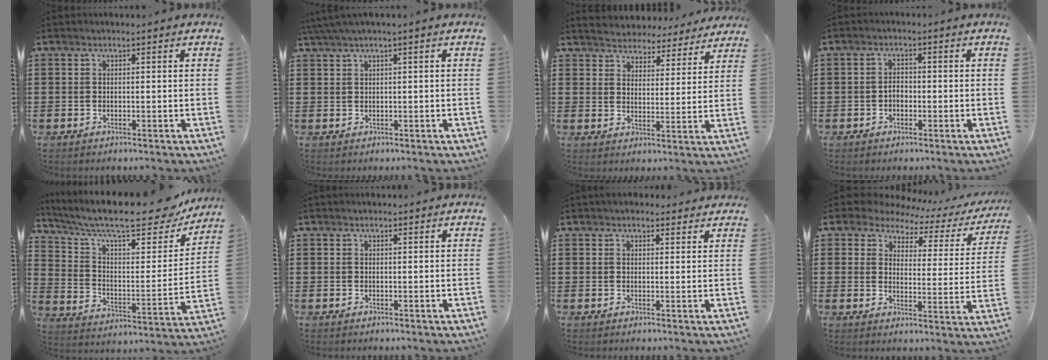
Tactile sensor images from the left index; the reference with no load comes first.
{"total": 1.9, "force": [0.8, -0.1, 1.8], "torque": [-0.032, -0.002, 0.015]}
{"total": 4.2, "force": [4.2, 0.1, -0.7], "torque": [-0.014, -0.034, 0.071]}
{"total": 2.1, "force": [-0.6, 1.4, 1.5], "torque": [-0.029, 0.004, -0.014]}
{"total": 11.9, "force": [9.5, 2.1, 6.8], "torque": [-0.145, -0.062, 0.157]}
{"total": 0.7, "force": [0.6, 0.2, 0.2], "torque": [-0.006, 0.001, 0.012]}
{"total": 2.3, "force": [2.1, 0.7, 0.4], "torque": [-0.012, 0.003, 0.041]}
{"total": 4.1, "force": [3.6, 1.8, 0.9], "torque": [-0.037, -0.022, 0.057]}